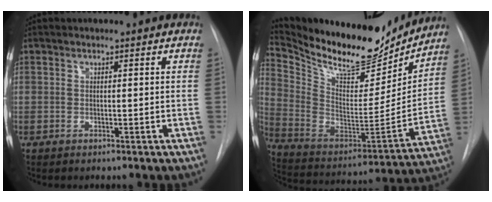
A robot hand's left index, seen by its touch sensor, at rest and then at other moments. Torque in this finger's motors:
{"motor_torque": [0.19, -0.39, 0.26, 0.06]}